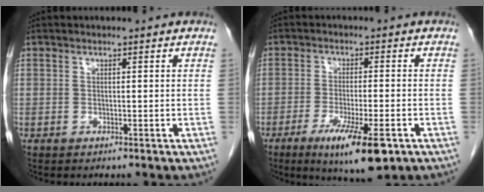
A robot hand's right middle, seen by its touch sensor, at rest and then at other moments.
{"total": 10.2, "force": [-5.5, 1.4, 8.4], "torque": [-0.141, -0.026, -0.082]}